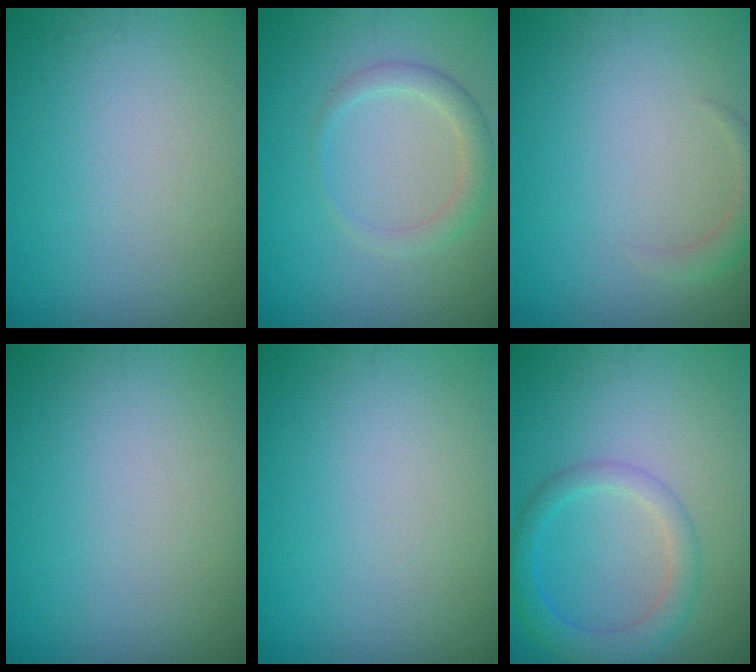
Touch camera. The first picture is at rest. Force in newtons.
{"total": 2.0, "press": 2.0, "slide": 0.2}
{"total": 1.3, "press": 1.3, "slide": 0.1}
{"total": 0.0}
{"total": 0.0}
{"total": 3.0, "press": 3.0, "slide": 0.2}